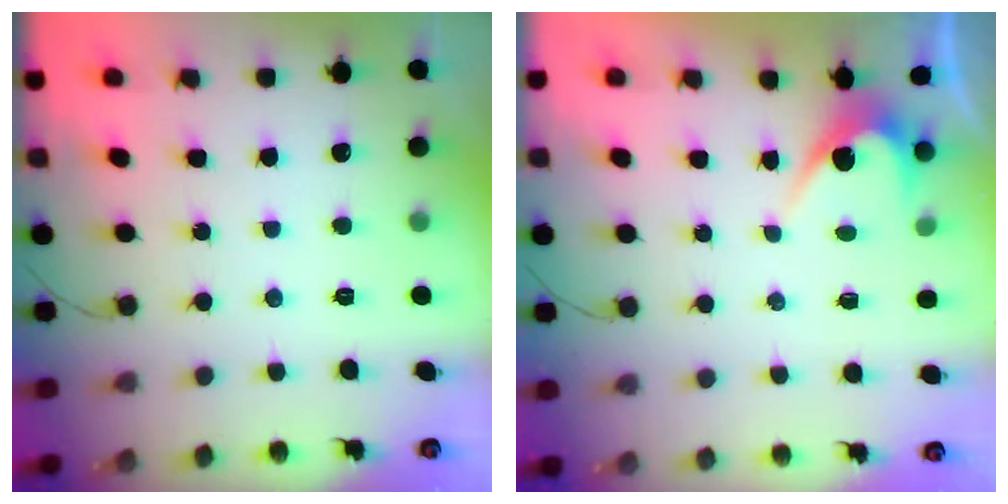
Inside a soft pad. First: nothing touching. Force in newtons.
{"total": 2.8, "press": 2.8, "slide": 0.2}